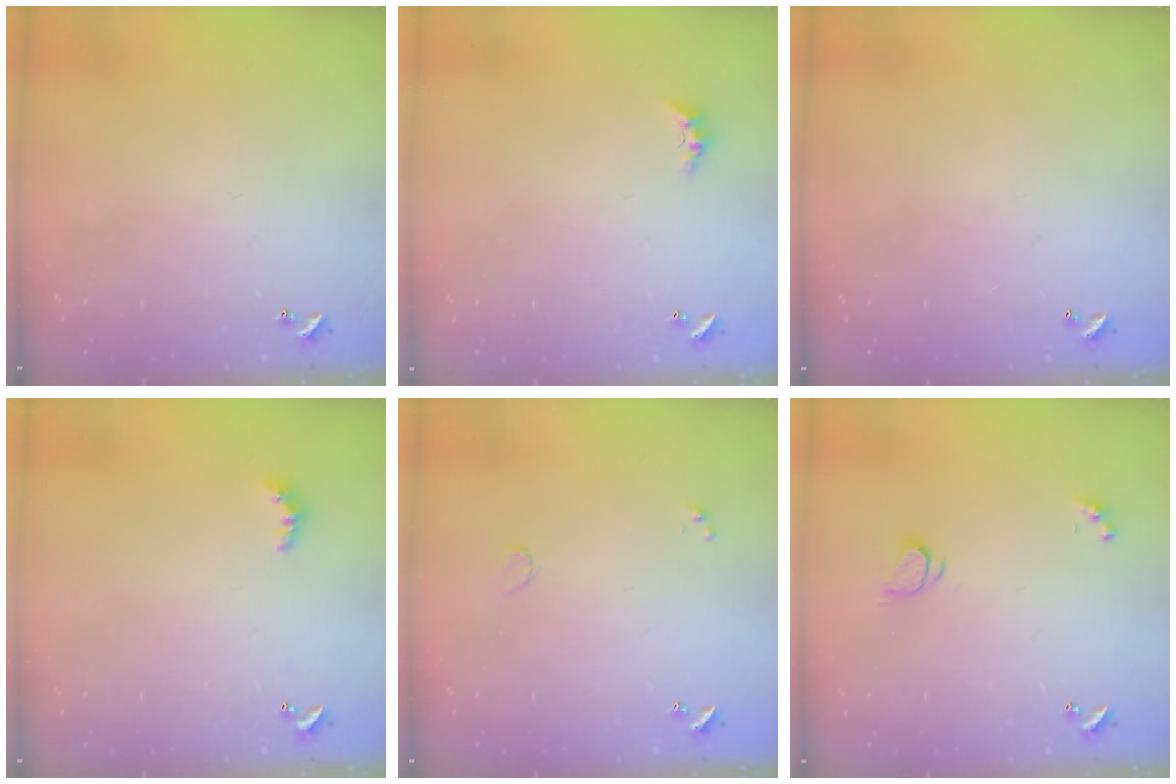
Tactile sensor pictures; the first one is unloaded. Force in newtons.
{"total": 1.5, "press": 1.4, "slide": 0.5}
{"total": 2.8, "press": 2.8, "slide": 0.1}
{"total": 2.5, "press": 2.5, "slide": 0.6}
{"total": 0.9, "press": 0.8, "slide": 0.2}
{"total": 1.6, "press": 1.5, "slide": 0.5}